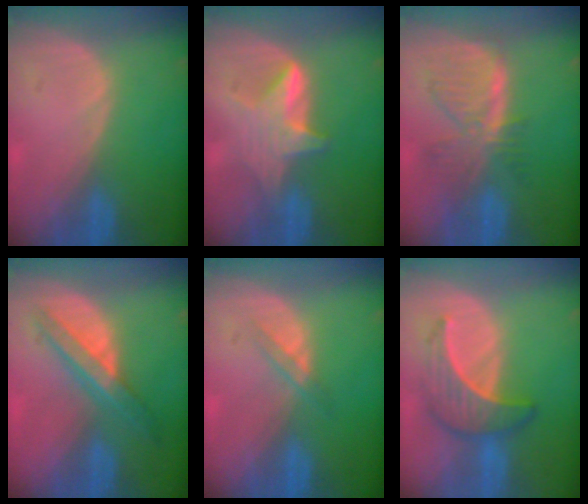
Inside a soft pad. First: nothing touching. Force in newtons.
{"total": 6.1, "press": 5.7, "slide": 2.1}
{"total": 7.8, "press": 7.0, "slide": 3.5}
{"total": 7.2, "press": 6.1, "slide": 3.8}
{"total": 1.8, "press": 1.8, "slide": 0.2}
{"total": 6.6, "press": 6.5, "slide": 1.0}